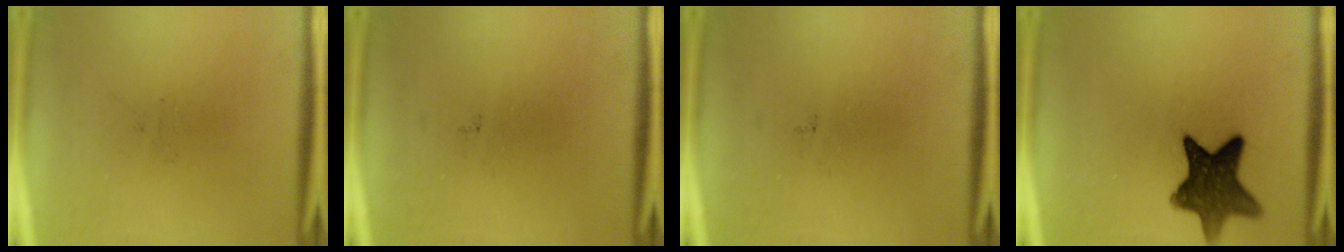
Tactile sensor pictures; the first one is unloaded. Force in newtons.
{"total": 0.0}
{"total": 0.0}
{"total": 11.5}